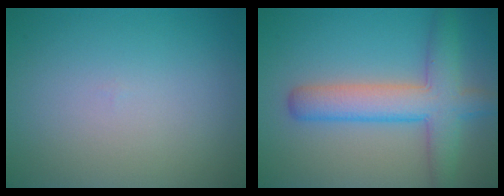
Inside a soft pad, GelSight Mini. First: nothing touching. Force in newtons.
{"total": 6.2, "press": 6.2, "slide": 0.3}